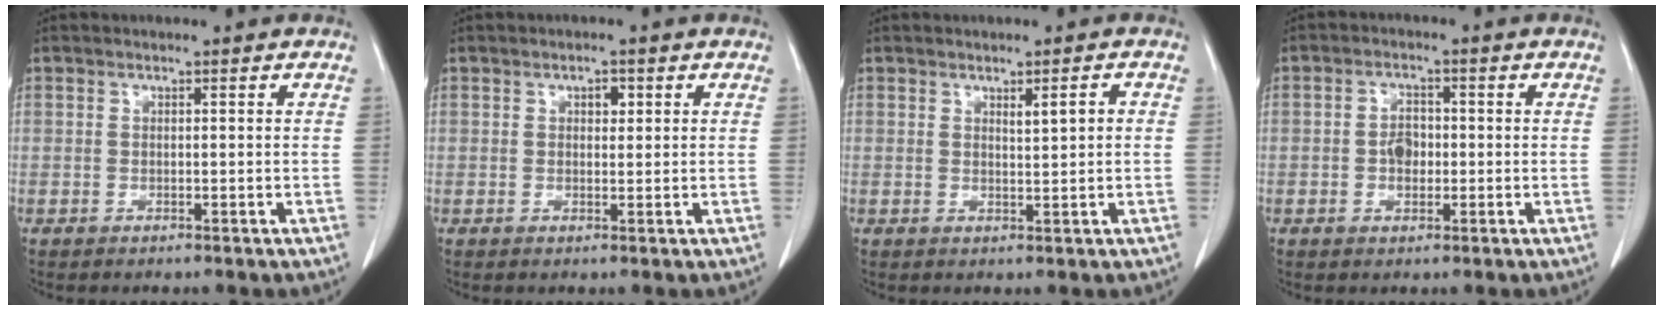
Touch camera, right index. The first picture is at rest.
{"total": 1.7, "force": [0.7, 0.9, 1.2], "torque": [-0.017, 0.000, 0.009]}
{"total": 2.2, "force": [0.6, 0.3, 2.1], "torque": [-0.037, 0.001, 0.013]}
{"total": 3.2, "force": [-0.3, 2.1, 2.3], "torque": [-0.038, 0.007, -0.004]}